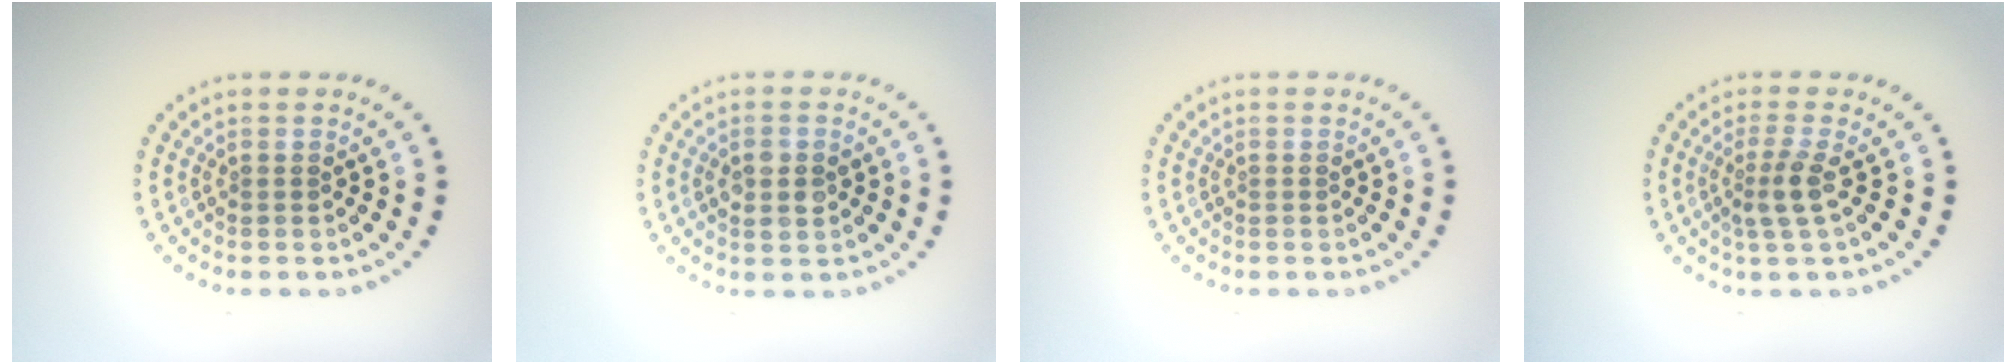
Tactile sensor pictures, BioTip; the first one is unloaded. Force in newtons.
{"total": 1.9, "press": 1.9, "slide": 0.2}
{"total": 0.0}
{"total": 2.3, "press": 1.7, "slide": 1.6}